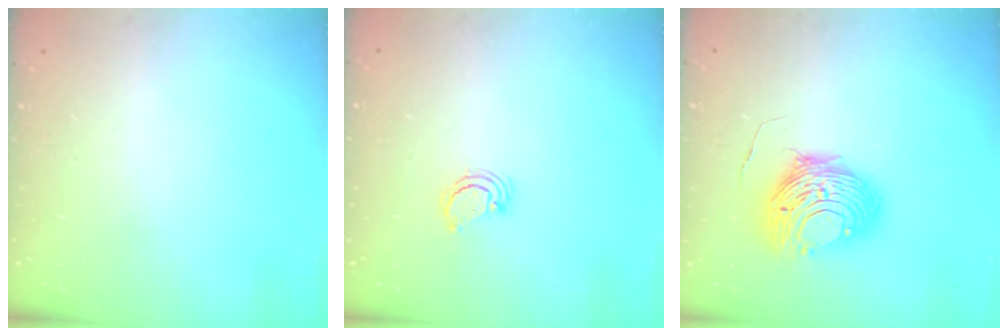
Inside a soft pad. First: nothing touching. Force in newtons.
{"total": 2.3, "press": 2.3, "slide": 0.1}
{"total": 12.5, "press": 12.4, "slide": 1.4}